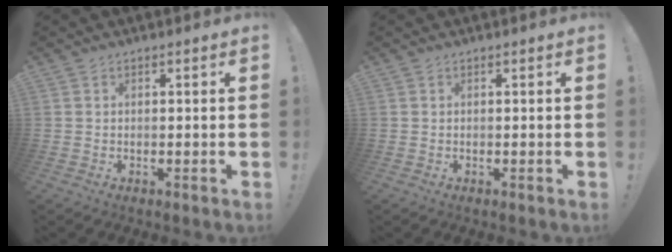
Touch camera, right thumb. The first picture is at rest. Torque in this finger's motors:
{"motor_torque": [0.00, 0.00, 0.02, 0.02, 0.00]}